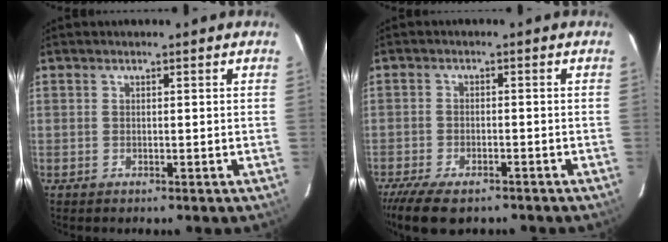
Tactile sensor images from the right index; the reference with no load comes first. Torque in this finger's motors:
{"motor_torque": [0.85, -0.78, 0.37, 0.08]}